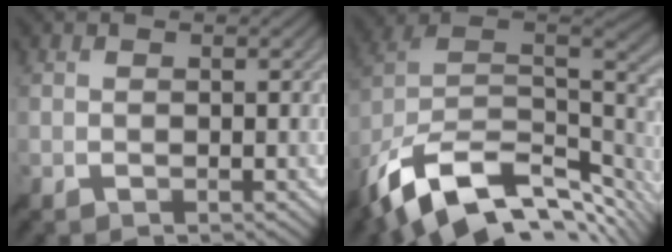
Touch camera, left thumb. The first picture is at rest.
{"total": 16.1, "force": [-8.2, 8.5, 11.0], "torque": [-0.253, -0.026, -0.135]}